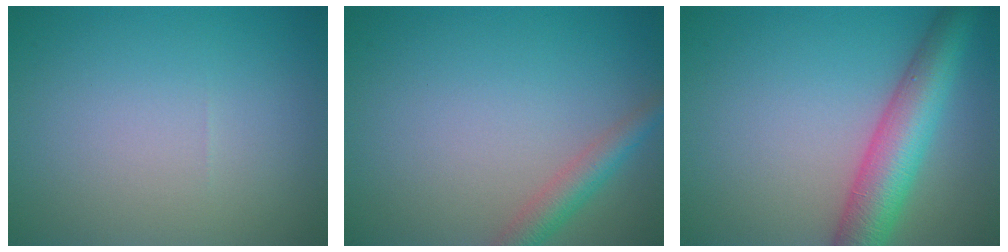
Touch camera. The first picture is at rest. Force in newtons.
{"total": 2.7, "press": 2.7, "slide": 0.1}
{"total": 6.7, "press": 6.7, "slide": 0.2}